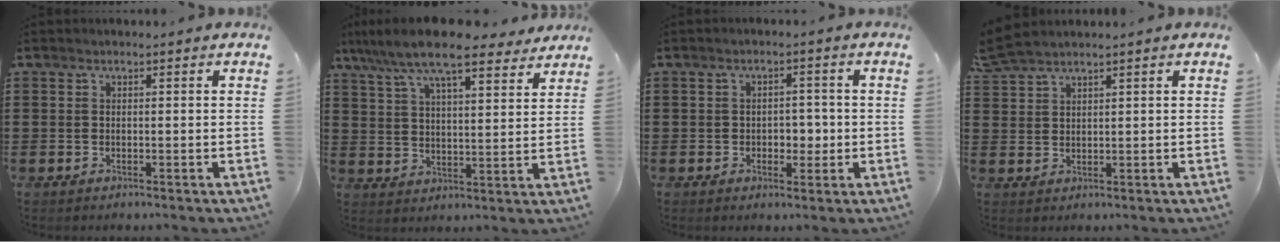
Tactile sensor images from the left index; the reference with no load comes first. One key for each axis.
{"total": 10.6, "fx": 8.9, "fy": 1.6, "fz": 5.5, "tx": -0.138, "ty": -0.030, "tz": 0.156}
{"total": 3.2, "fx": -0.4, "fy": 2.4, "fz": 2.2, "tx": -0.041, "ty": 0.003, "tz": -0.015}
{"total": 3.2, "fx": 2.8, "fy": 0.5, "fz": 1.4, "tx": -0.036, "ty": 0.001, "tz": 0.054}